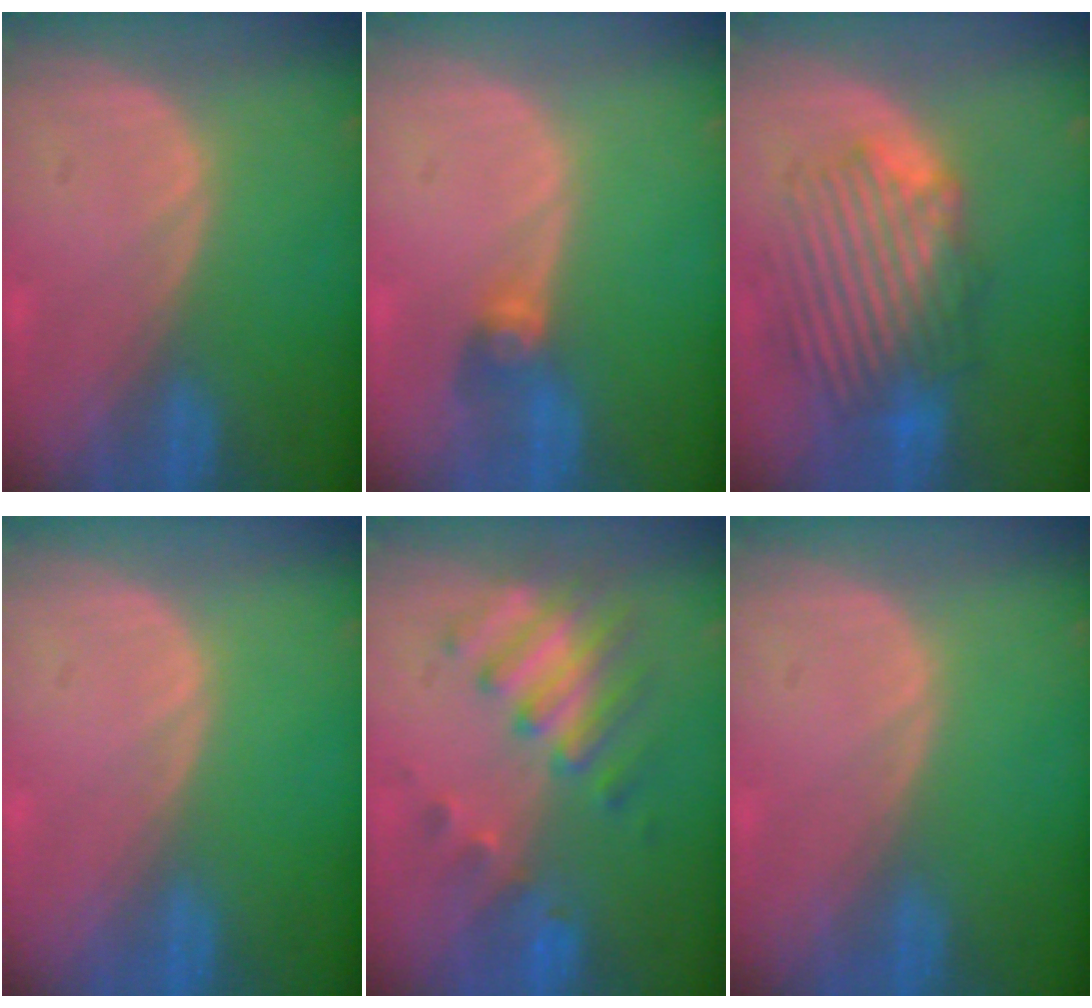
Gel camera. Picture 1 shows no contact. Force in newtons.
{"total": 2.7, "press": 2.7, "slide": 0.3}
{"total": 8.7, "press": 8.6, "slide": 1.3}
{"total": 0.0}
{"total": 8.3, "press": 7.3, "slide": 3.9}
{"total": 0.0}